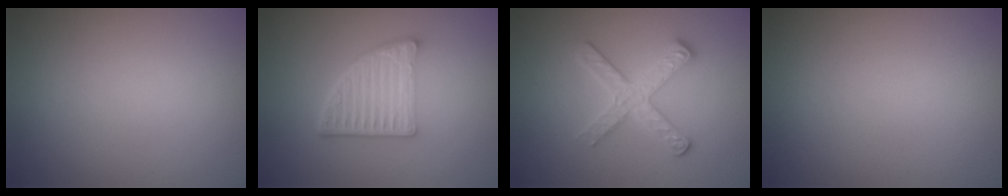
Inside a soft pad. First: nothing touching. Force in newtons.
{"total": 5.5, "press": 3.8, "slide": 3.9}
{"total": 3.1, "press": 2.9, "slide": 1.1}
{"total": 0.0}